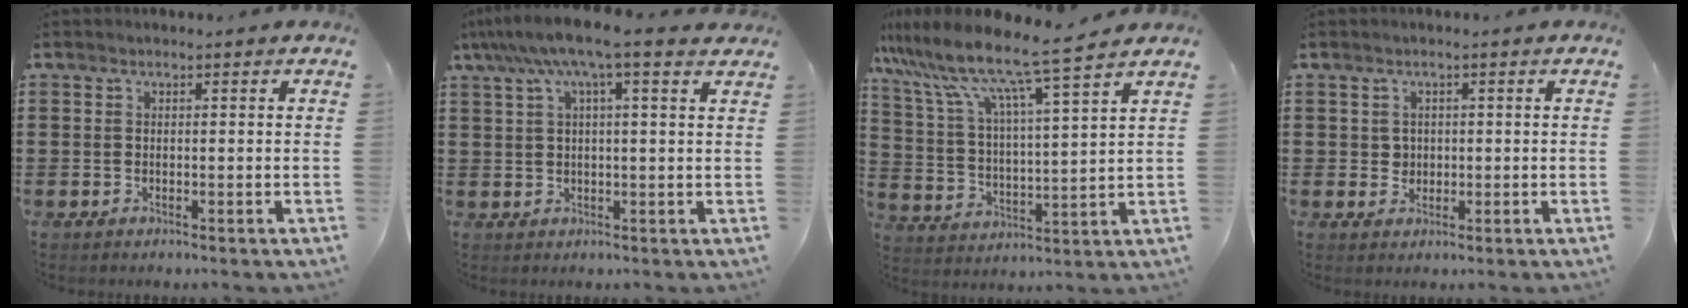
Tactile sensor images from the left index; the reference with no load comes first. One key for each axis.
{"total": 6.7, "fx": 4.1, "fy": 0.5, "fz": 5.3, "tx": -0.114, "ty": -0.005, "tz": 0.068}
{"total": 9.4, "fx": 8.1, "fy": -0.4, "fz": 4.8, "tx": -0.127, "ty": -0.054, "tz": 0.131}
{"total": 1.6, "fx": 0.3, "fy": 1.5, "fz": 0.4, "tx": -0.014, "ty": 0.009, "tz": 0.004}